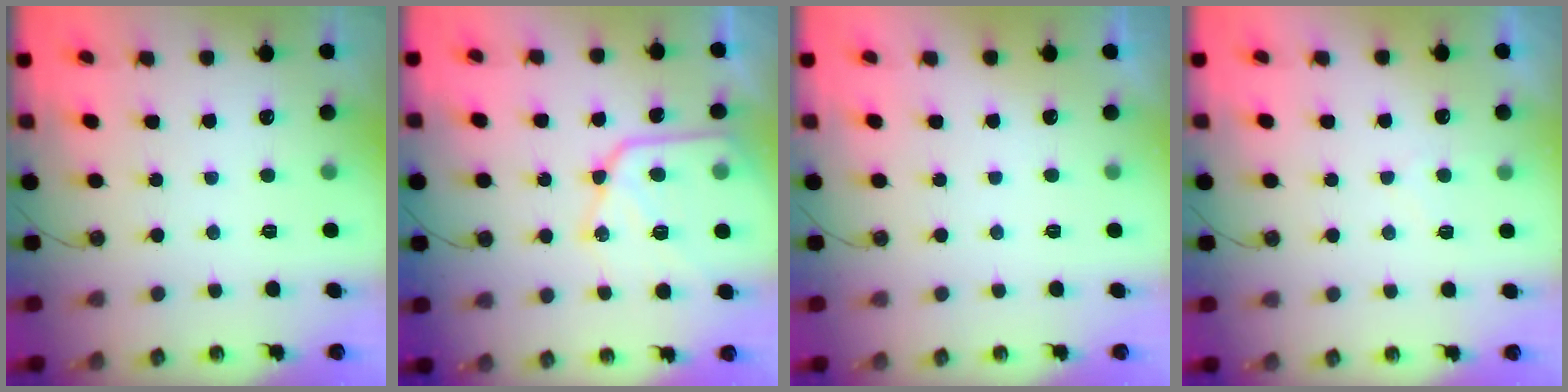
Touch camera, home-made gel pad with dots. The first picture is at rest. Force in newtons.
{"total": 16.4, "press": 16.3, "slide": 1.9}
{"total": 0.0}
{"total": 4.1, "press": 4.1, "slide": 0.4}